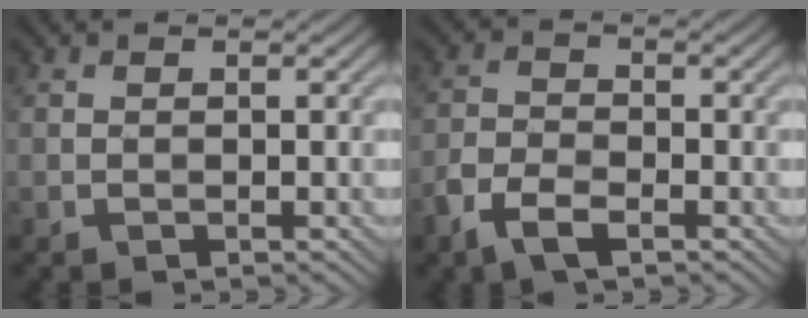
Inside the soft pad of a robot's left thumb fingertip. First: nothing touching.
{"total": 4.6, "force": [-2.9, 1.9, 3.0], "torque": [-0.071, -0.006, -0.066]}